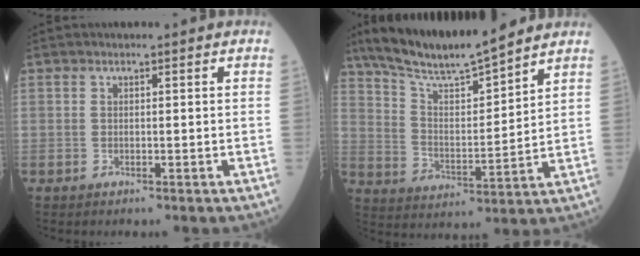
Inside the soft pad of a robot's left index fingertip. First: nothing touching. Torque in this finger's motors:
{"motor_torque": [0.33, -0.92, -0.07, 0.05]}